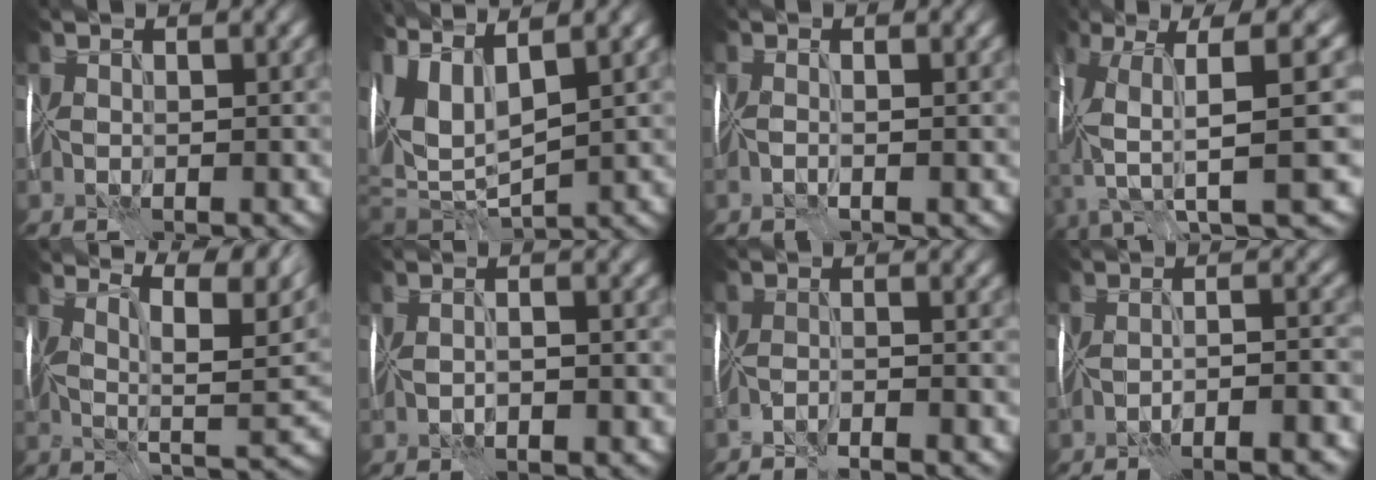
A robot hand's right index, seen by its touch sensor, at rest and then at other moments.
{"total": 9.2, "force": [1.6, 3.9, 8.2], "torque": [-0.183, 0.000, 0.036]}
{"total": 1.3, "force": [-0.9, -0.8, 0.3], "torque": [-0.008, -0.007, -0.016]}
{"total": 10.4, "force": [-0.8, 2.0, 10.1], "torque": [-0.186, -0.005, 0.002]}
{"total": 8.9, "force": [6.3, 1.0, 6.2], "torque": [-0.109, 0.002, 0.088]}
{"total": 2.0, "force": [-1.1, 0.2, 1.6], "torque": [-0.015, 0.005, -0.019]}
{"total": 4.2, "force": [-4.1, -0.7, 0.6], "torque": [-0.010, 0.004, -0.060]}
{"total": 6.3, "force": [-5.0, 0.4, 3.7], "torque": [-0.042, 0.009, -0.062]}